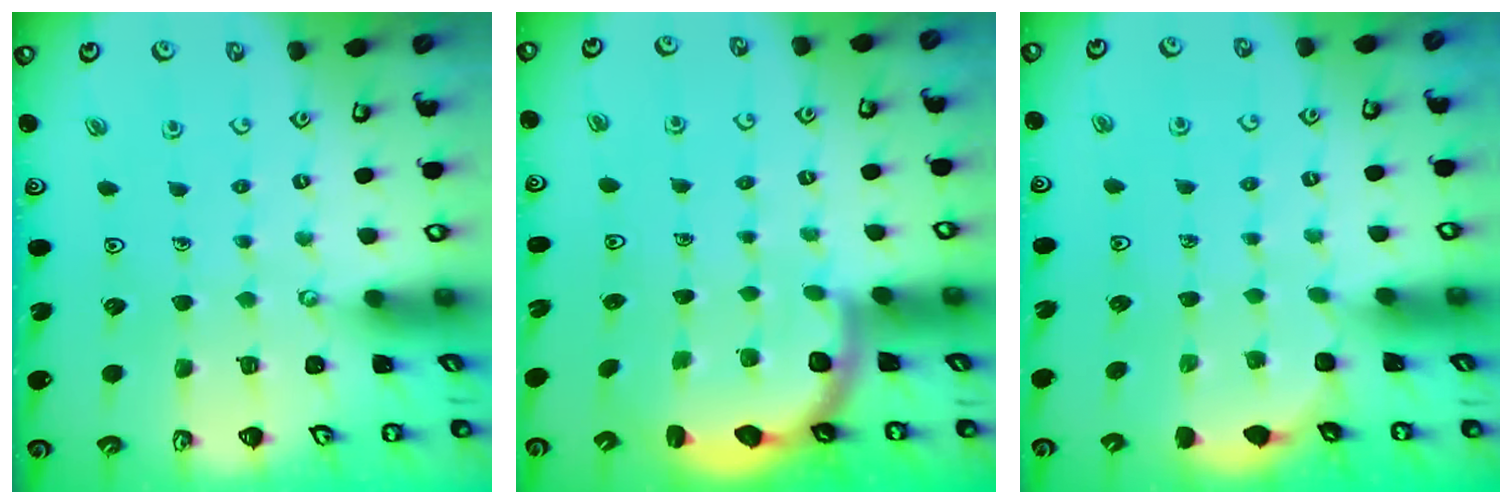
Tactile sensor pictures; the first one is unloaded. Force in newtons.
{"total": 3.4, "press": 2.7, "slide": 2.2}
{"total": 2.0, "press": 1.7, "slide": 1.1}